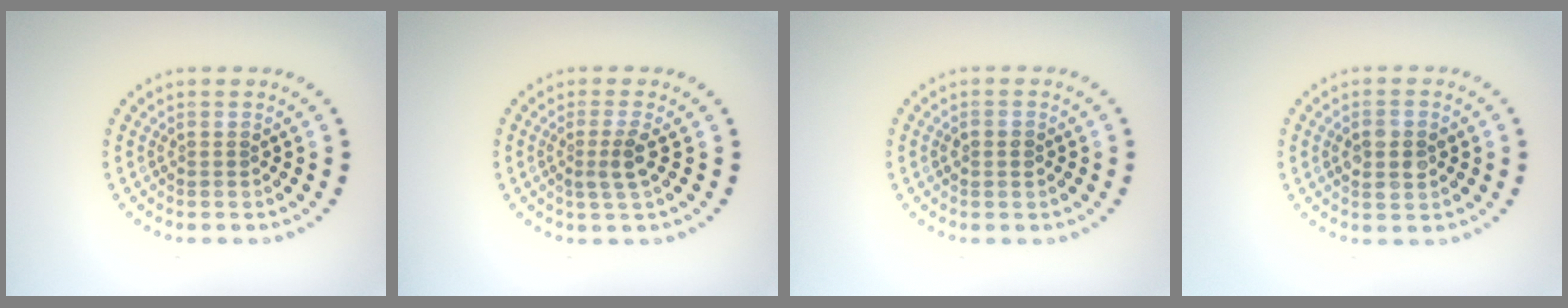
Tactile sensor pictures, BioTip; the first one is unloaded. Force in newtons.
{"total": 1.9, "press": 1.5, "slide": 1.2}
{"total": 1.3, "press": 1.3, "slide": 0.1}
{"total": 2.8, "press": 2.8, "slide": 0.3}